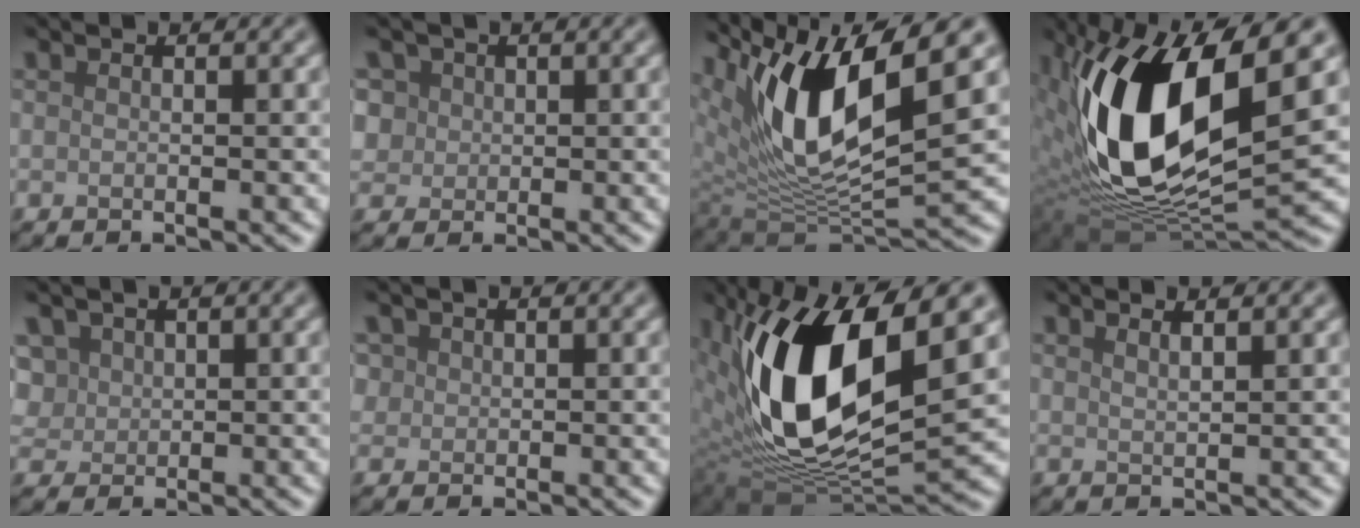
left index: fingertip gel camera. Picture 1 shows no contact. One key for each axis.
{"total": 4.2, "fx": 2.0, "fy": 3.4, "fz": 1.5, "tx": -0.030, "ty": 0.015, "tz": 0.024}
{"total": 11.5, "fx": 5.3, "fy": 4.1, "fz": 9.3, "tx": -0.173, "ty": -0.010, "tz": 0.104}
{"total": 15.1, "fx": 2.7, "fy": 7.2, "fz": 13.0, "tx": -0.248, "ty": -0.010, "tz": 0.043}
{"total": 3.6, "fx": 1.6, "fy": 2.7, "fz": 1.6, "tx": -0.050, "ty": 0.018, "tz": 0.036}
{"total": 1.6, "fx": 0.6, "fy": 1.4, "fz": 0.3, "tx": -0.006, "ty": 0.000, "tz": 0.011}
{"total": 13.6, "fx": 2.8, "fy": 6.3, "fz": 11.7, "tx": -0.223, "ty": -0.011, "tz": 0.050}
{"total": 2.0, "fx": 1.4, "fy": 0.7, "fz": 1.2, "tx": -0.001, "ty": 0.005, "tz": 0.001}